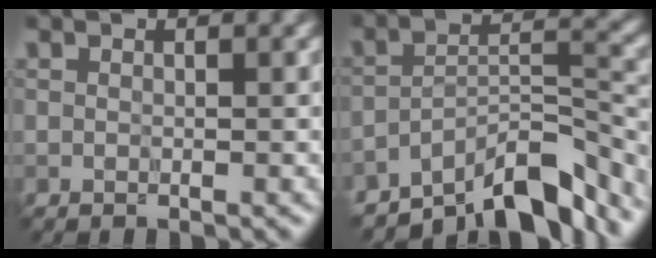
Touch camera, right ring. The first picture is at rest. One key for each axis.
{"total": 8.7, "fx": -7.0, "fy": 2.0, "fz": 4.8, "tx": -0.065, "ty": 0.007, "tz": -0.126}